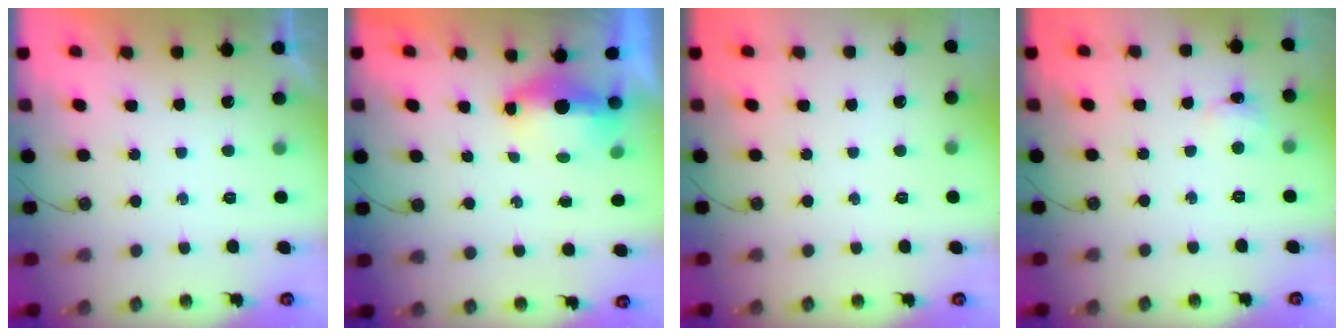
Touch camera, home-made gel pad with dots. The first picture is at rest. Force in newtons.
{"total": 5.3, "press": 5.2, "slide": 1.2}
{"total": 0.0}
{"total": 2.0, "press": 1.9, "slide": 0.4}